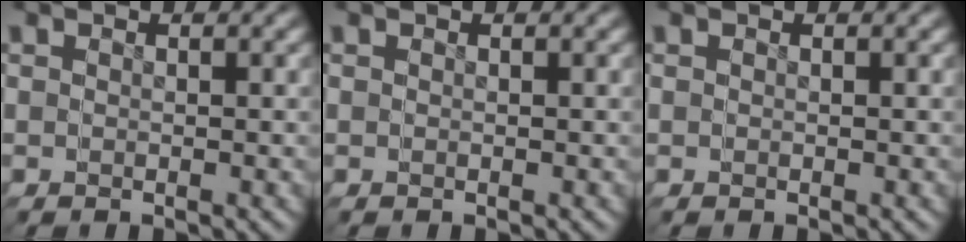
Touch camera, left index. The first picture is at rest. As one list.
[{"total": 0.0}, {"total": 0.0}]